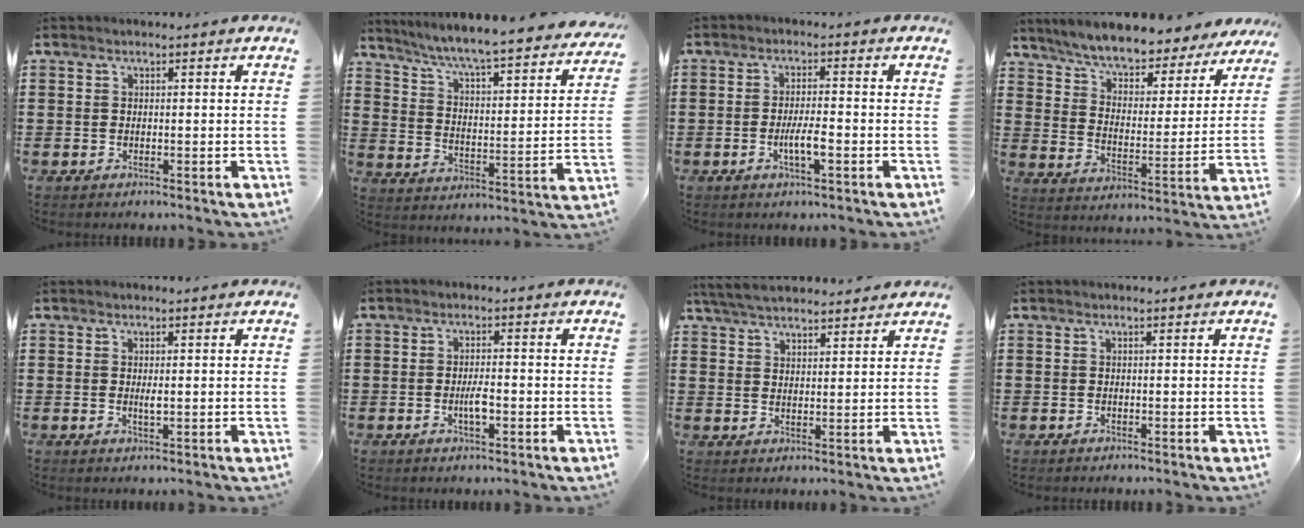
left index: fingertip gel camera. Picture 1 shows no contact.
{"total": 5.4, "force": [4.8, -0.7, 2.2], "torque": [-0.067, -0.051, 0.073]}
{"total": 3.9, "force": [-1.2, 0.8, 3.7], "torque": [-0.070, -0.001, -0.023]}
{"total": 6.3, "force": [5.9, 0.5, 1.9], "torque": [-0.066, -0.044, 0.099]}
{"total": 1.7, "force": [0.2, 0.3, 1.7], "torque": [-0.031, -0.003, 0.003]}
{"total": 3.3, "force": [-0.8, 0.9, 3.1], "torque": [-0.054, 0.003, -0.015]}
{"total": 4.9, "force": [4.7, 0.7, 1.4], "torque": [-0.042, -0.011, 0.088]}
{"total": 0.0}